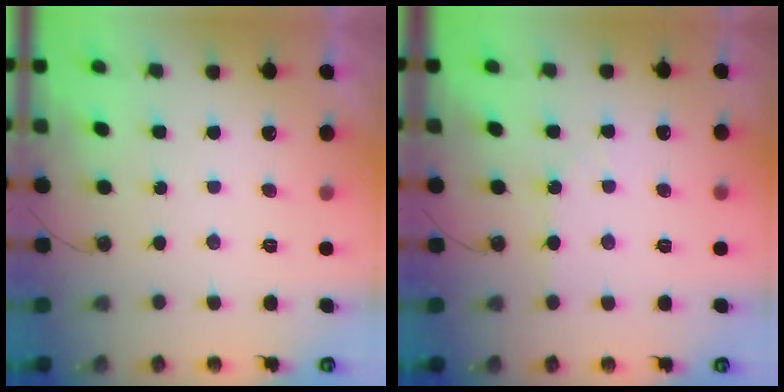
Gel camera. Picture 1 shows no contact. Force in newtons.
{"total": 3.7, "press": 3.7, "slide": 0.5}